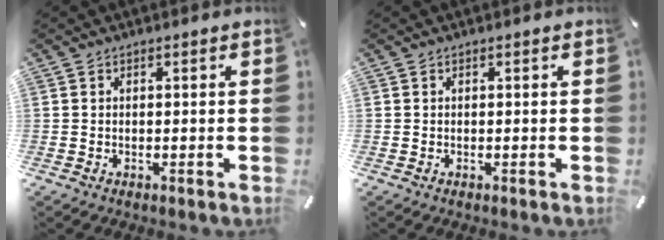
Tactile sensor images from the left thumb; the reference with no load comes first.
{"total": 0.0}